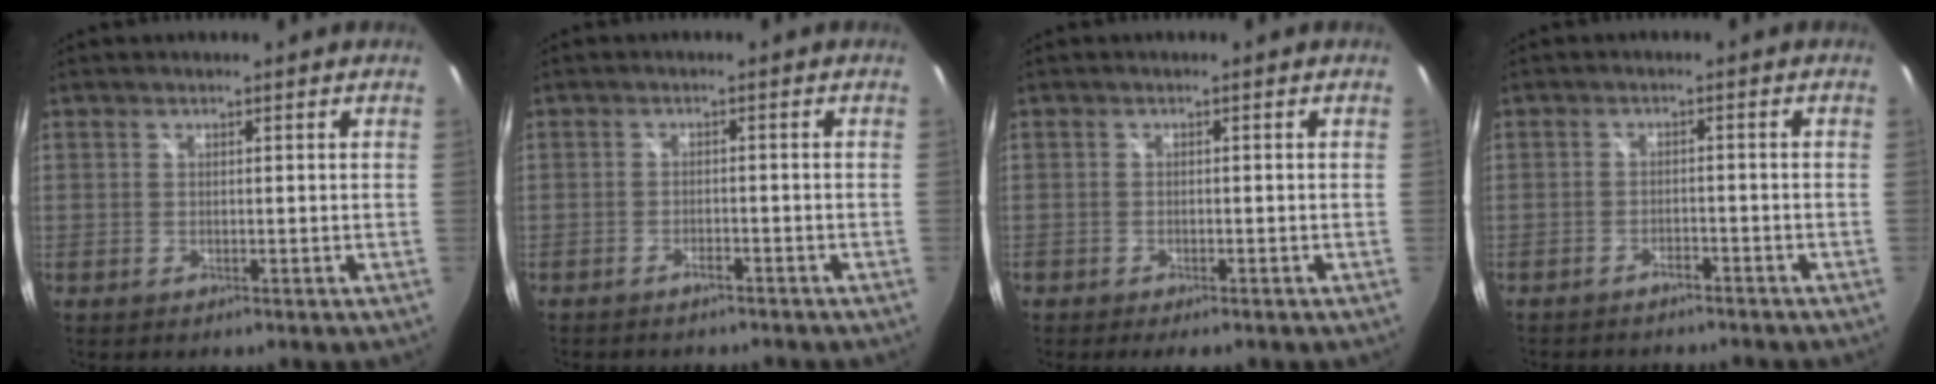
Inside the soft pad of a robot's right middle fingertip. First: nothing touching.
{"total": 2.7, "force": [-2.4, 0.7, 1.0], "torque": [-0.029, -0.004, -0.038]}
{"total": 2.8, "force": [-2.2, 0.9, 1.6], "torque": [-0.032, -0.014, -0.034]}
{"total": 4.7, "force": [-4.3, 1.4, 1.4], "torque": [-0.044, -0.005, -0.062]}